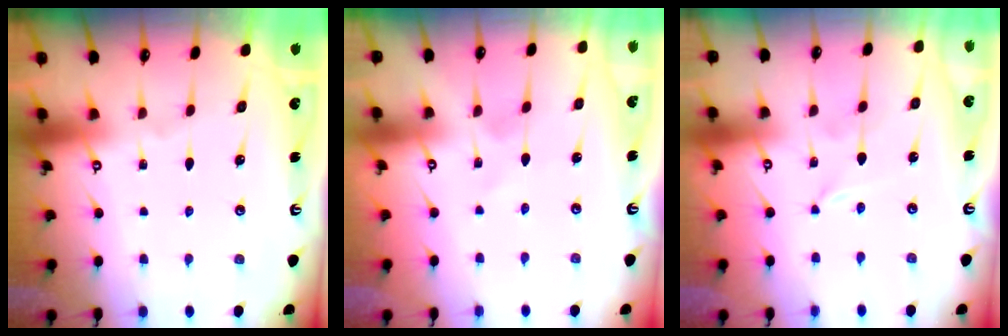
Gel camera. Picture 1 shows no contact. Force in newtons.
{"total": 0.7, "press": 0.7, "slide": 0.1}
{"total": 0.0}